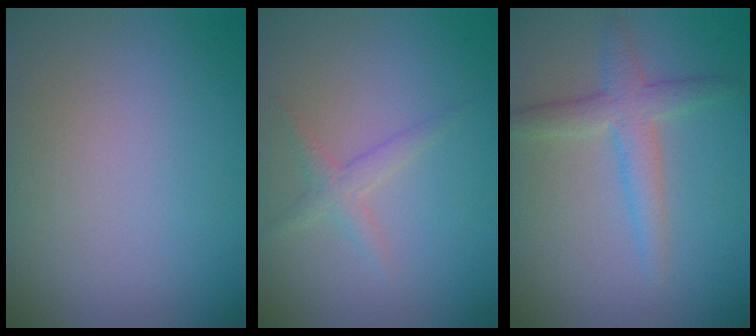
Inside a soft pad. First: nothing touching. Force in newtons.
{"total": 1.5, "press": 1.5, "slide": 0.1}
{"total": 2.9, "press": 2.9, "slide": 0.0}